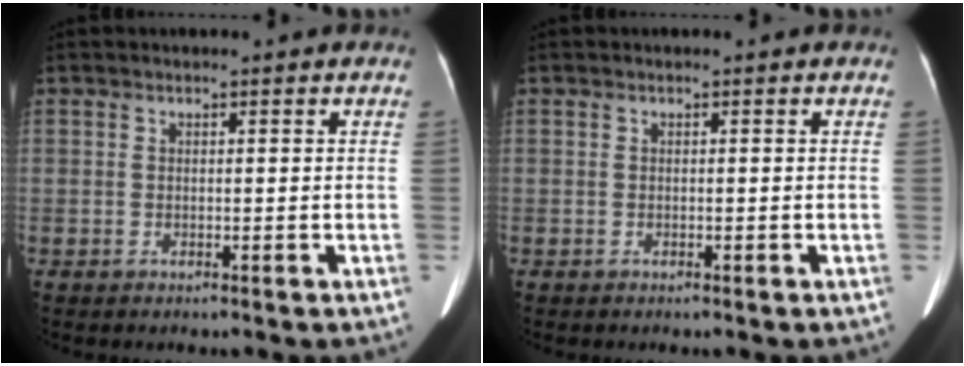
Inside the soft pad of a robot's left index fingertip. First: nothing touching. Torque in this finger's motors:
{"motor_torque": [-0.20, 0.09, -0.01, -0.01]}